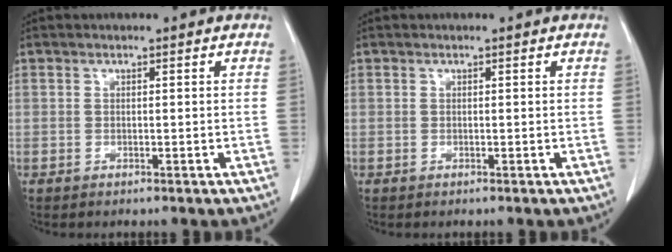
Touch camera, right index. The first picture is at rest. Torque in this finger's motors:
{"motor_torque": [0.00, 0.00, 0.01, 0.00]}